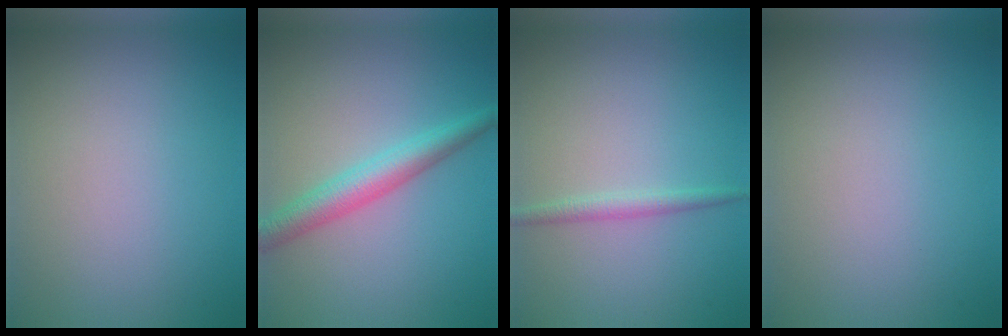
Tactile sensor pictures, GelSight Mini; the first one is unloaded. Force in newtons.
{"total": 3.8, "press": 3.8, "slide": 0.0}
{"total": 1.4, "press": 1.4, "slide": 0.1}
{"total": 0.0}